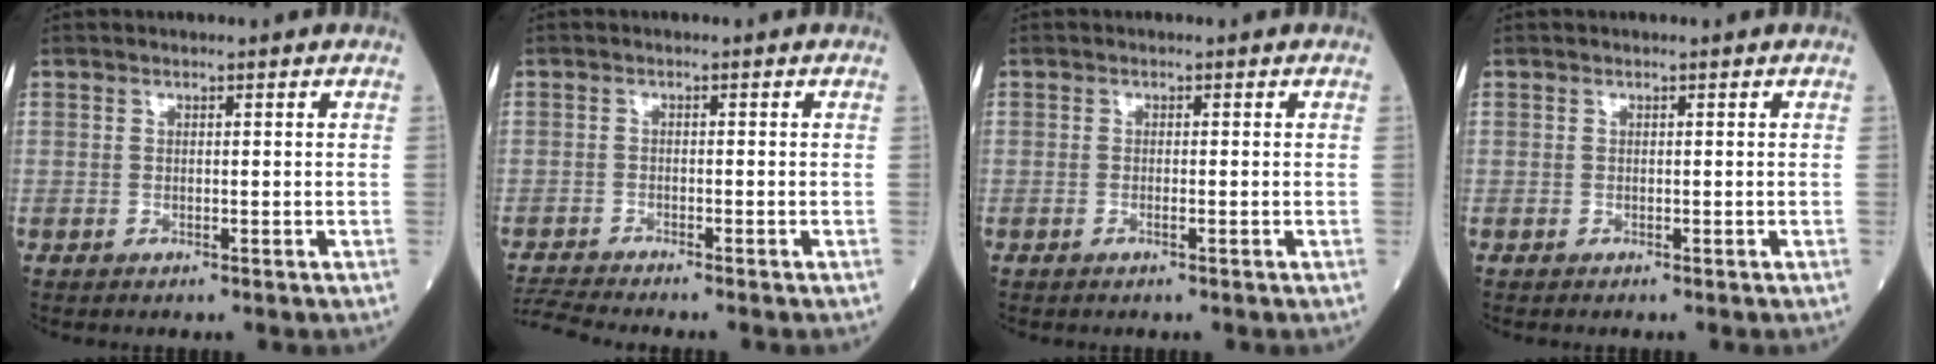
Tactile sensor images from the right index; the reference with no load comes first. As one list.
[{"total": 3.6, "force": [-3.4, -1.2, 0.0], "torque": [-0.011, -0.023, -0.068]}, {"total": 0.7, "force": [-0.3, 0.0, 0.7], "torque": [-0.016, -0.001, -0.005]}, {"total": 0.0}]